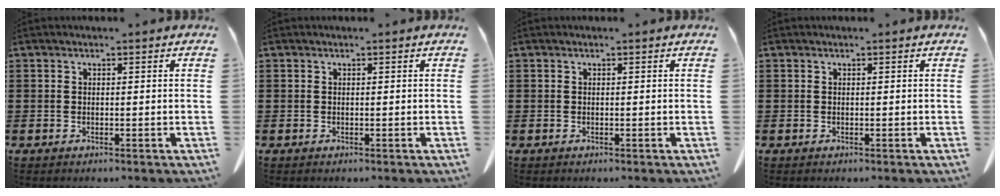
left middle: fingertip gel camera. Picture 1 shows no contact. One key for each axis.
{"total": 0.0}
{"total": 0.0}
{"total": 0.0}